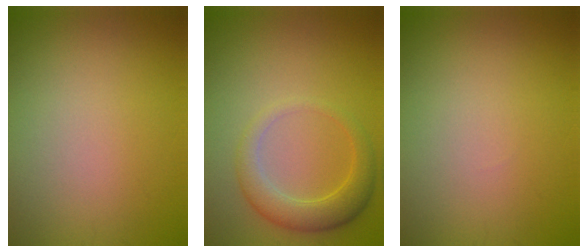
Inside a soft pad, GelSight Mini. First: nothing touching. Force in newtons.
{"total": 3.6, "press": 3.6, "slide": 0.3}
{"total": 0.0}